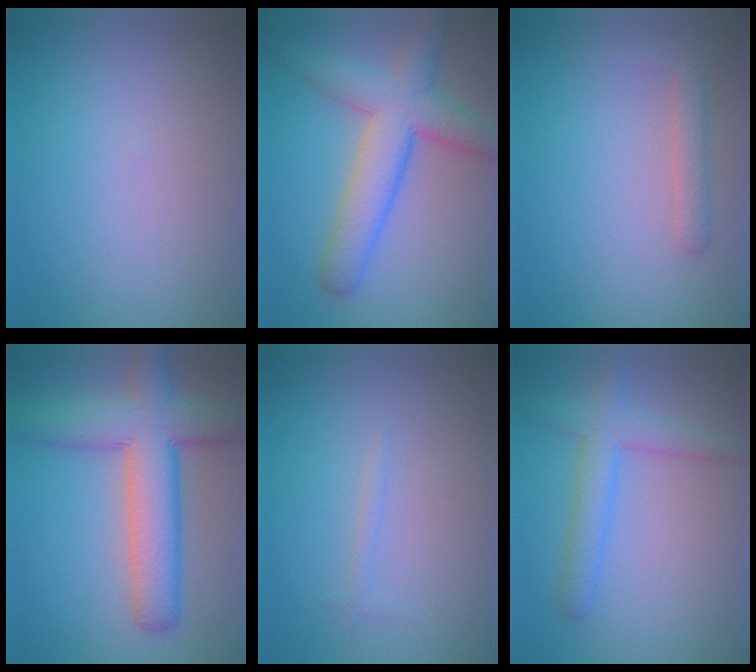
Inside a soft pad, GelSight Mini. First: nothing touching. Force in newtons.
{"total": 6.8, "press": 6.8, "slide": 0.2}
{"total": 1.9, "press": 1.9, "slide": 0.1}
{"total": 8.3, "press": 8.3, "slide": 0.3}
{"total": 0.6, "press": 0.6, "slide": 0.0}
{"total": 3.4, "press": 3.4, "slide": 0.2}